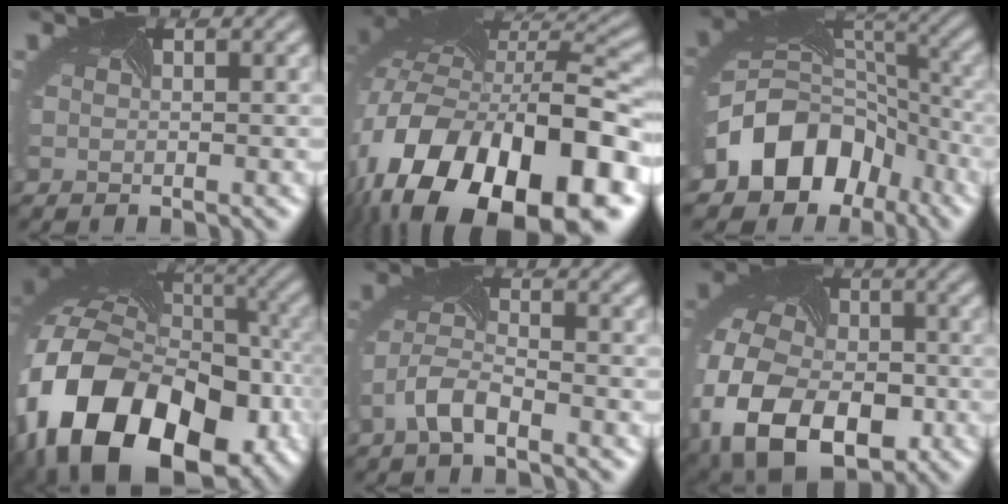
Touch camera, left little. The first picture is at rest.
{"total": 18.3, "force": [-8.8, 9.8, 12.7], "torque": [-0.231, -0.021, -0.120]}
{"total": 9.3, "force": [-4.3, 7.3, 3.7], "torque": [-0.067, 0.007, -0.087]}
{"total": 20.3, "force": [-7.7, 14.1, 12.5], "torque": [-0.268, -0.040, -0.117]}
{"total": 2.8, "force": [-2.1, 0.9, 1.6], "torque": [-0.045, 0.010, -0.052]}
{"total": 13.6, "force": [-5.0, 9.5, 8.4], "torque": [-0.189, -0.040, -0.079]}